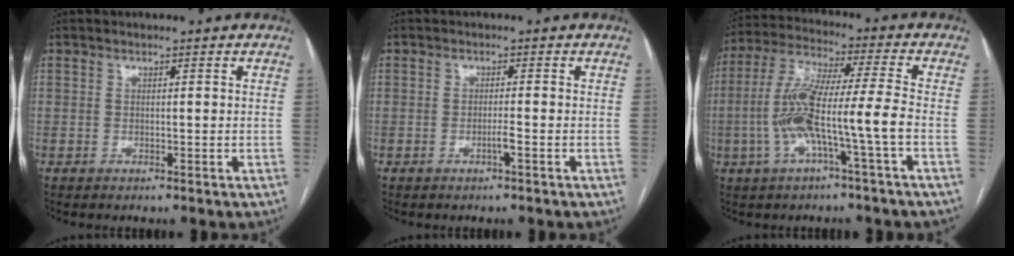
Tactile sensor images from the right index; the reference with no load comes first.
{"total": 1.2, "force": [-0.5, -0.2, 1.1], "torque": [-0.021, 0.001, -0.009]}
{"total": 11.8, "force": [-3.2, -0.1, 11.4], "torque": [-0.234, 0.017, -0.063]}